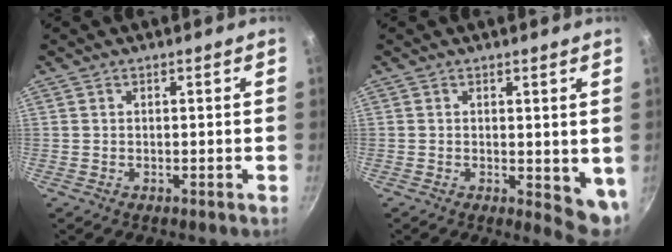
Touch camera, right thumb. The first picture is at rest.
{"total": 5.8, "force": [0.6, 2.8, 5.0], "torque": [-0.059, -0.013, 0.011]}